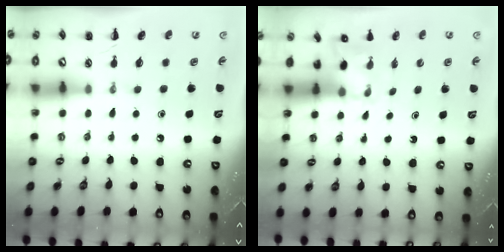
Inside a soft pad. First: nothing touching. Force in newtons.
{"total": 2.4, "press": 2.3, "slide": 0.8}